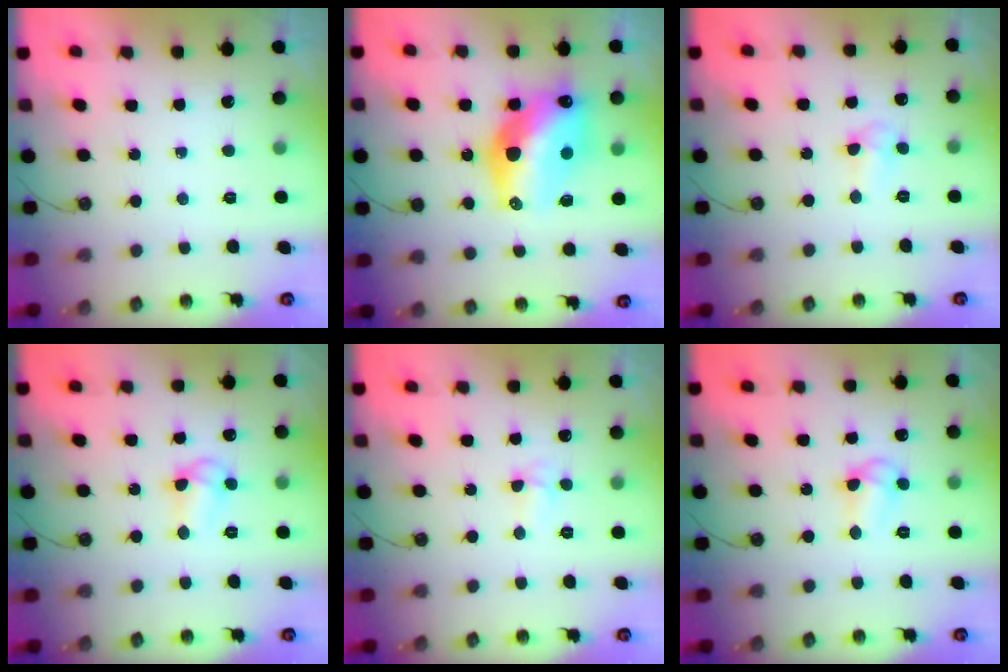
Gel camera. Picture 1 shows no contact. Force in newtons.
{"total": 17.0, "press": 16.9, "slide": 1.3}
{"total": 3.5, "press": 3.5, "slide": 0.7}
{"total": 7.0, "press": 7.0, "slide": 0.6}
{"total": 3.8, "press": 3.7, "slide": 0.7}
{"total": 7.0, "press": 7.0, "slide": 0.6}